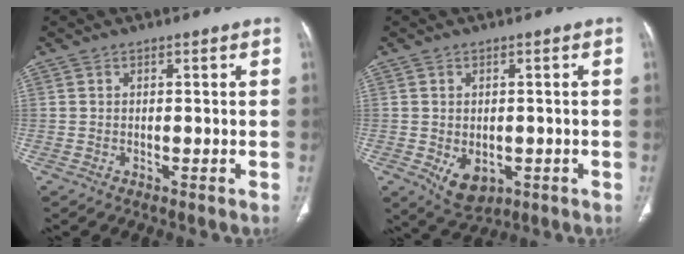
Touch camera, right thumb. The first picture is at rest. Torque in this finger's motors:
{"motor_torque": [-0.30, 0.31, 0.17, 0.31, 0.16]}